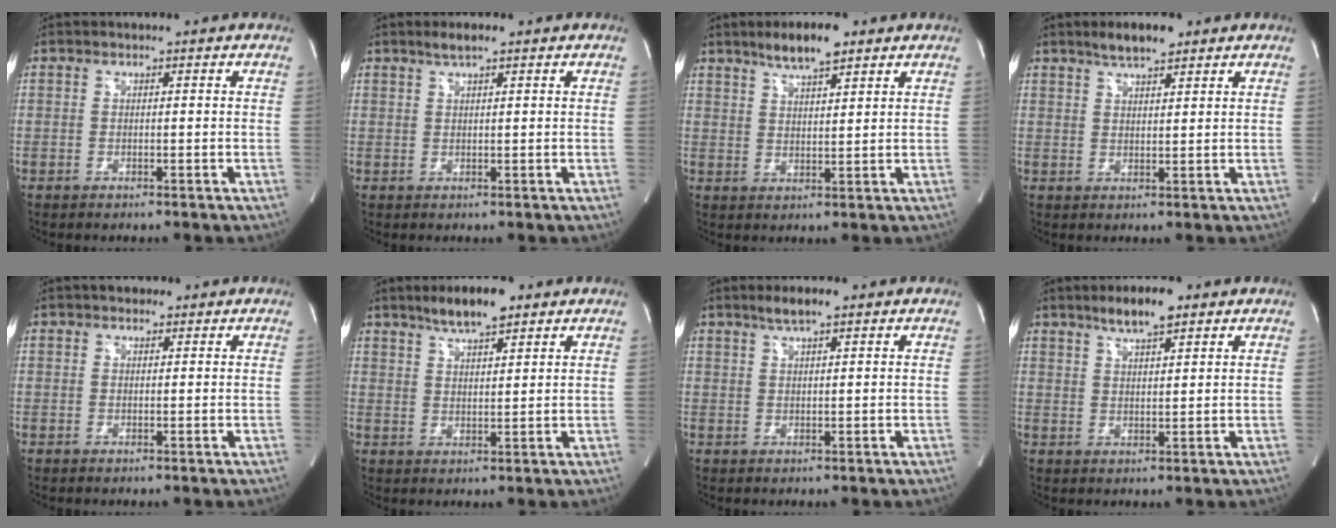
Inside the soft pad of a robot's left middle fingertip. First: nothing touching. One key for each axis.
{"total": 2.4, "fx": 1.7, "fy": 0.2, "fz": 1.6, "tx": -0.037, "ty": 0.006, "tz": 0.032}
{"total": 6.9, "fx": 4.9, "fy": 1.4, "fz": 4.7, "tx": -0.089, "ty": 0.008, "tz": 0.085}
{"total": 5.0, "fx": 3.7, "fy": 1.2, "fz": 3.2, "tx": -0.060, "ty": 0.010, "tz": 0.063}
{"total": 2.2, "fx": 1.5, "fy": 1.3, "fz": 0.9, "tx": -0.017, "ty": 0.014, "tz": 0.019}
{"total": 7.1, "fx": 5.1, "fy": 1.5, "fz": 4.7, "tx": -0.088, "ty": 0.008, "tz": 0.088}
{"total": 3.4, "fx": 2.4, "fy": 0.4, "fz": 2.4, "tx": -0.050, "ty": 0.007, "tz": 0.045}
{"total": 6.0, "fx": 4.1, "fy": 1.1, "fz": 4.1, "tx": -0.078, "ty": 0.007, "tz": 0.071}